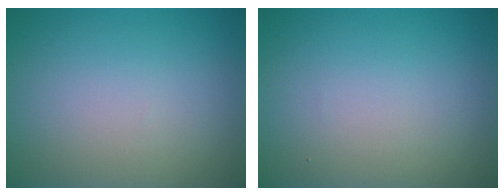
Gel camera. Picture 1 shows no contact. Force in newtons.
{"total": 0.0}